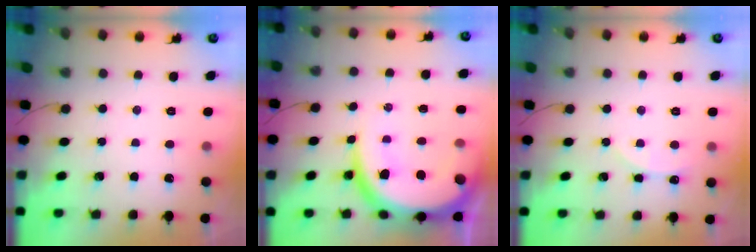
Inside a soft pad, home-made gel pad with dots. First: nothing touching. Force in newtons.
{"total": 19.7, "press": 19.6, "slide": 1.6}
{"total": 2.5, "press": 2.5, "slide": 0.3}